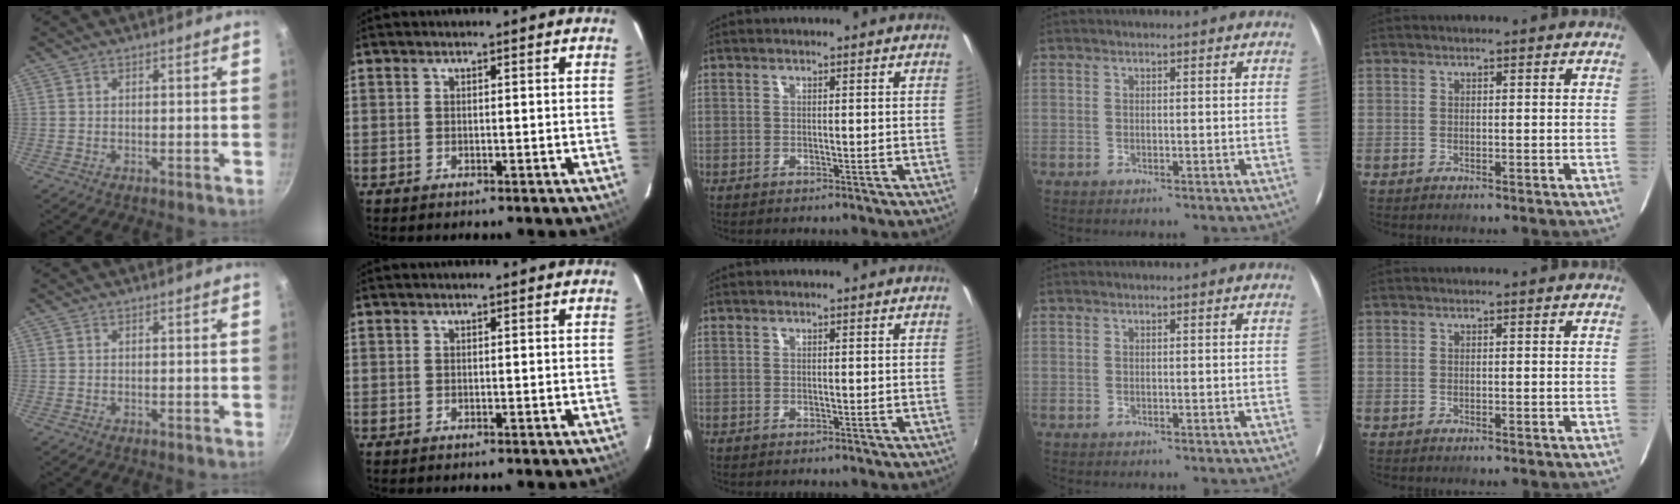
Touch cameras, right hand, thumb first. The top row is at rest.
{}